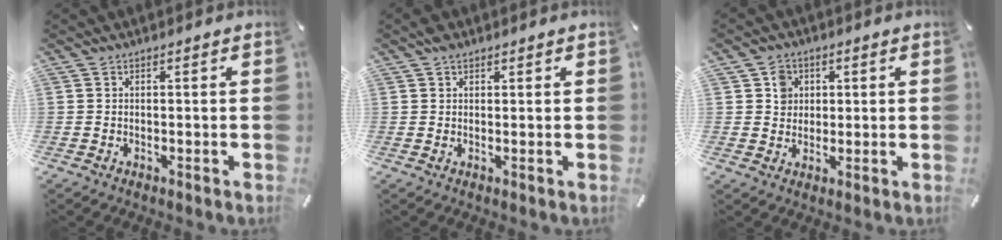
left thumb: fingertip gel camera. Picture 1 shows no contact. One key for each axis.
{"total": 1.8, "fx": 1.2, "fy": 1.2, "fz": 0.8, "tx": -0.010, "ty": 0.000, "tz": 0.019}
{"total": 4.7, "fx": 1.3, "fy": 4.4, "fz": 0.9, "tx": -0.007, "ty": 0.000, "tz": 0.020}